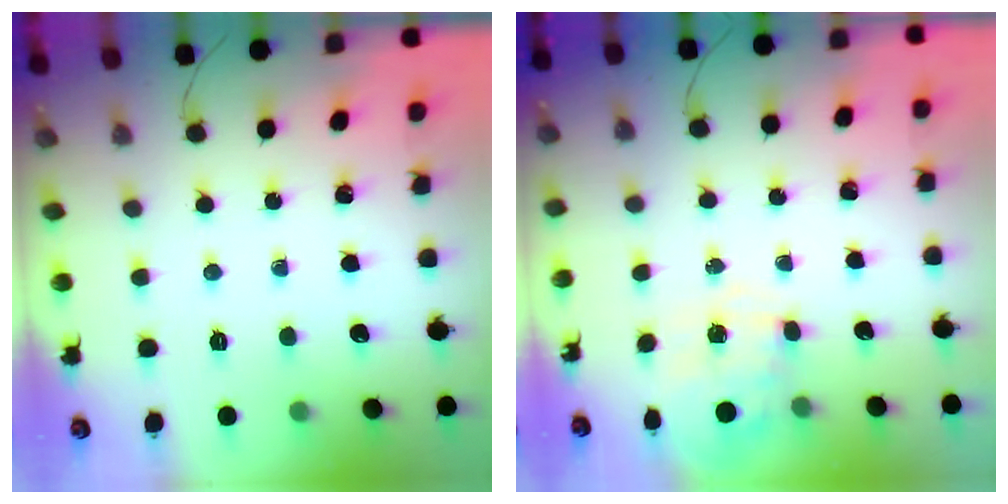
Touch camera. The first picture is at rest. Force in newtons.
{"total": 7.1, "press": 7.0, "slide": 0.8}